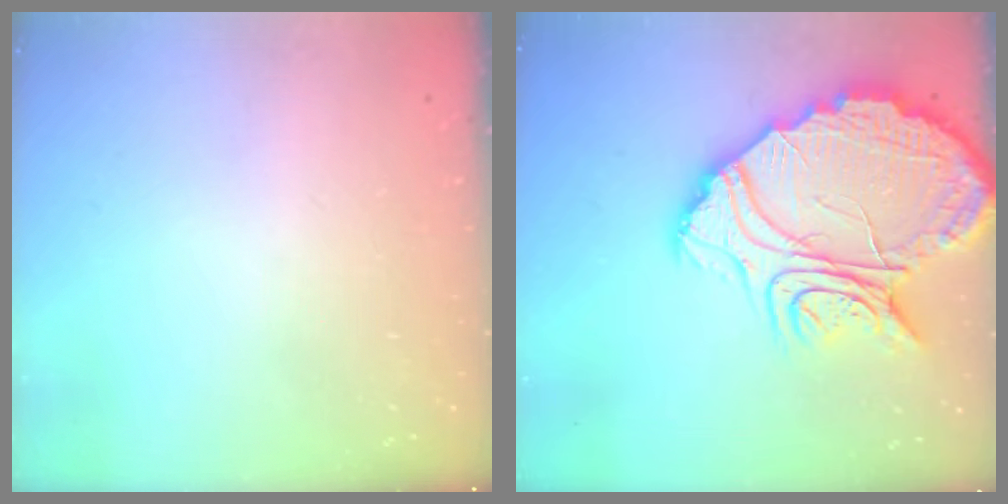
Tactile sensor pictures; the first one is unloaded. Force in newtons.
{"total": 22.8, "press": 22.7, "slide": 2.3}